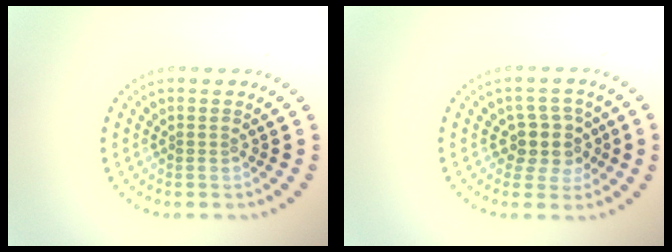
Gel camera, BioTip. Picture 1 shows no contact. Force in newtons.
{"total": 3.0, "press": 2.5, "slide": 1.6}